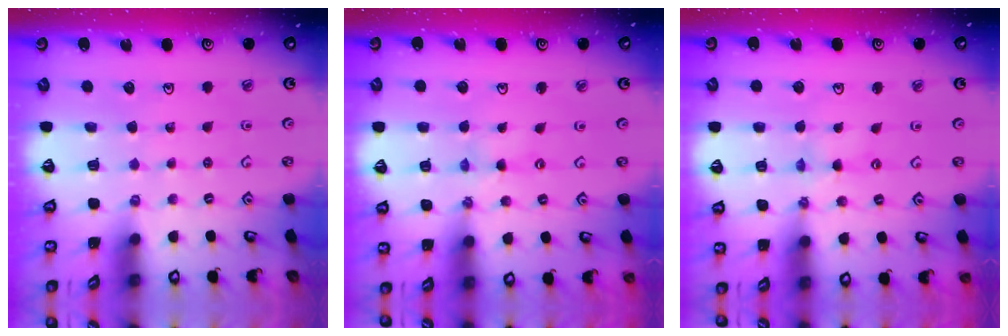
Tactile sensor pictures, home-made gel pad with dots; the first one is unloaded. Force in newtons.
{"total": 1.3, "press": 1.2, "slide": 0.2}
{"total": 2.1, "press": 2.1, "slide": 0.3}